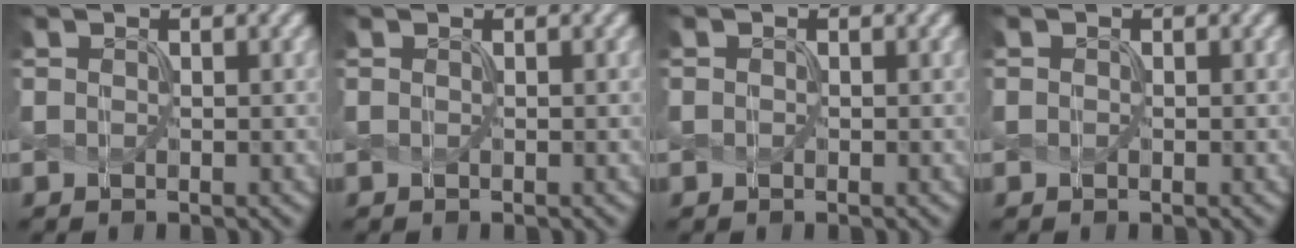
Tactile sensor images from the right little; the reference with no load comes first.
{"total": 0.0}
{"total": 0.0}
{"total": 0.0}